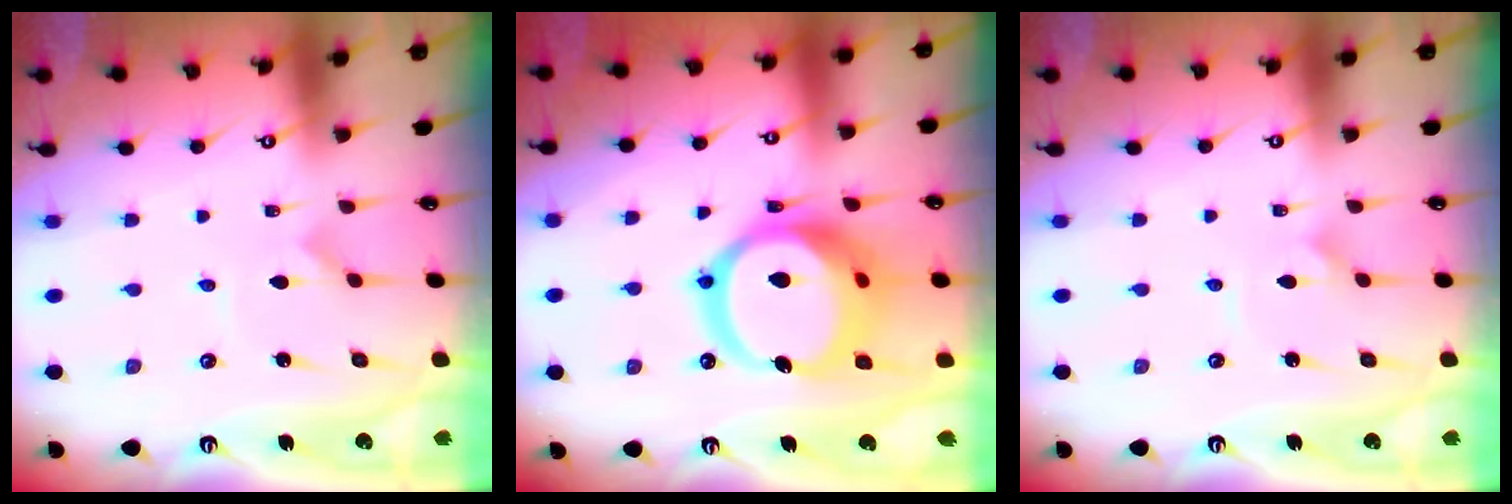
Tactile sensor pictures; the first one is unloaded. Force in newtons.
{"total": 21.0, "press": 20.9, "slide": 2.4}
{"total": 1.4, "press": 1.4, "slide": 0.1}